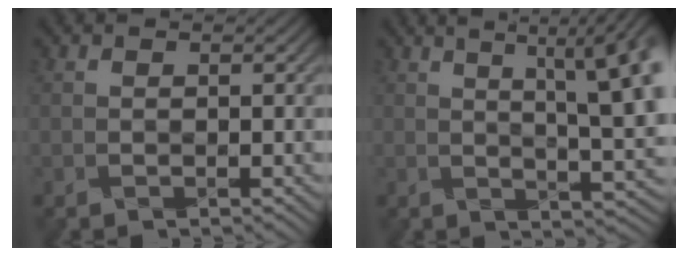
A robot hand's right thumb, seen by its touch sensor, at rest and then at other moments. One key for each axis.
{"total": 13.6, "fx": 4.2, "fy": 3.8, "fz": 12.3, "tx": -0.158, "ty": 0.037, "tz": 0.065}